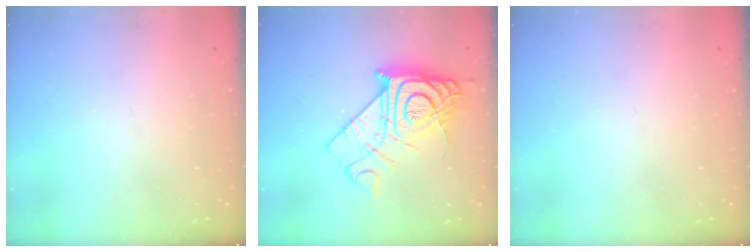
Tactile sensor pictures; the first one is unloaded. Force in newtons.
{"total": 15.9, "press": 15.8, "slide": 1.7}
{"total": 0.0}